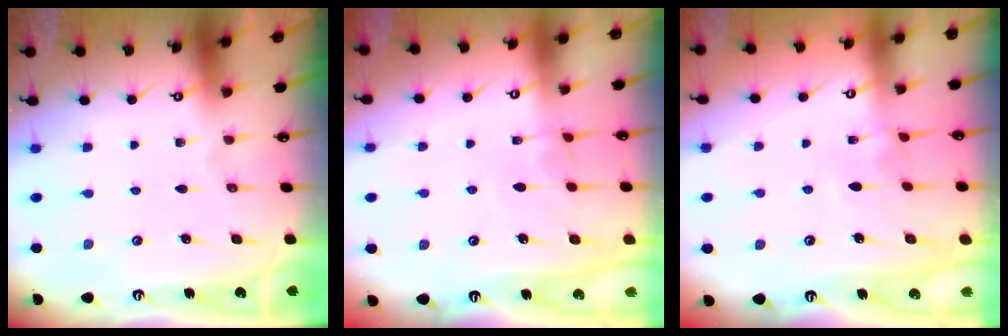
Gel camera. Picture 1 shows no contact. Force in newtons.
{"total": 1.1, "press": 1.0, "slide": 0.4}
{"total": 3.9, "press": 3.9, "slide": 0.1}